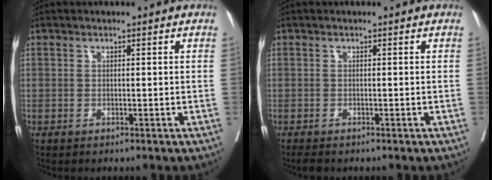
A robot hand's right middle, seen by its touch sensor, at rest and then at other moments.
{"total": 1.0, "force": [-0.9, 0.2, 0.4], "torque": [-0.012, -0.005, -0.015]}